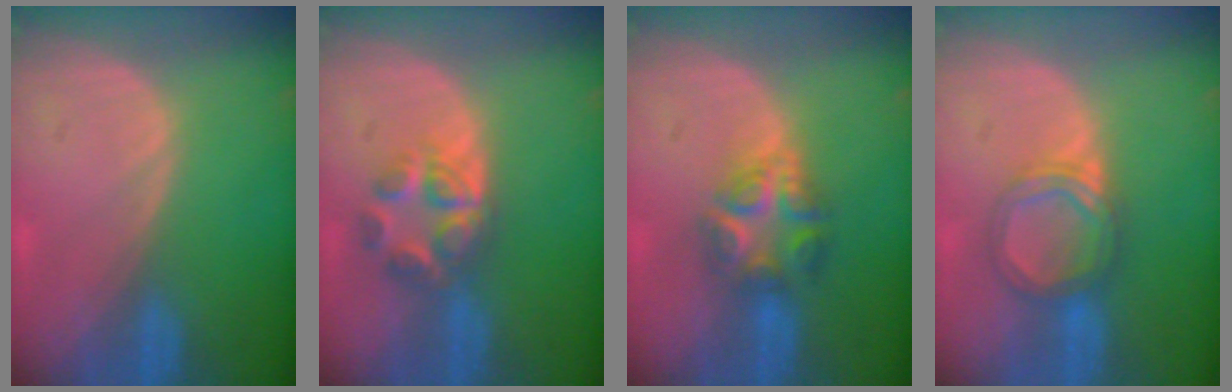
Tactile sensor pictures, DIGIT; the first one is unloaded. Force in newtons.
{"total": 5.9, "press": 5.4, "slide": 2.2}
{"total": 6.3, "press": 6.2, "slide": 1.5}
{"total": 5.3, "press": 5.1, "slide": 1.5}